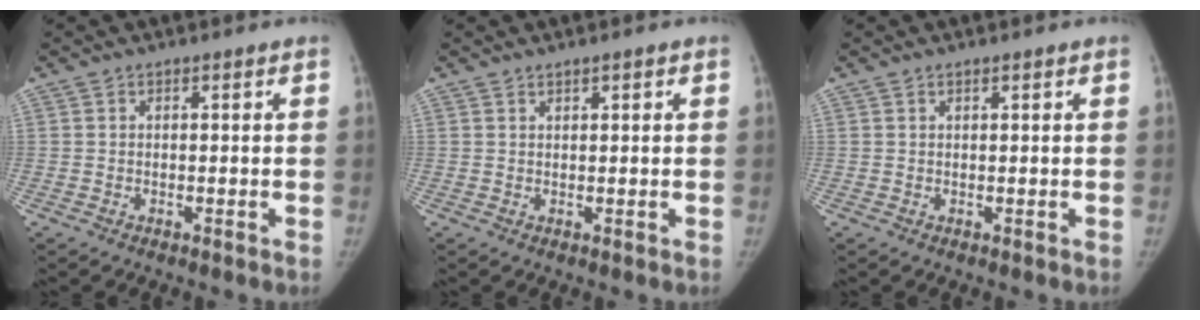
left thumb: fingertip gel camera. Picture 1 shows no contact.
{"total": 1.1, "force": [0.8, 0.3, 0.7], "torque": [-0.010, -0.003, 0.013]}
{"total": 0.5, "force": [0.4, 0.1, 0.3], "torque": [-0.006, -0.001, 0.007]}